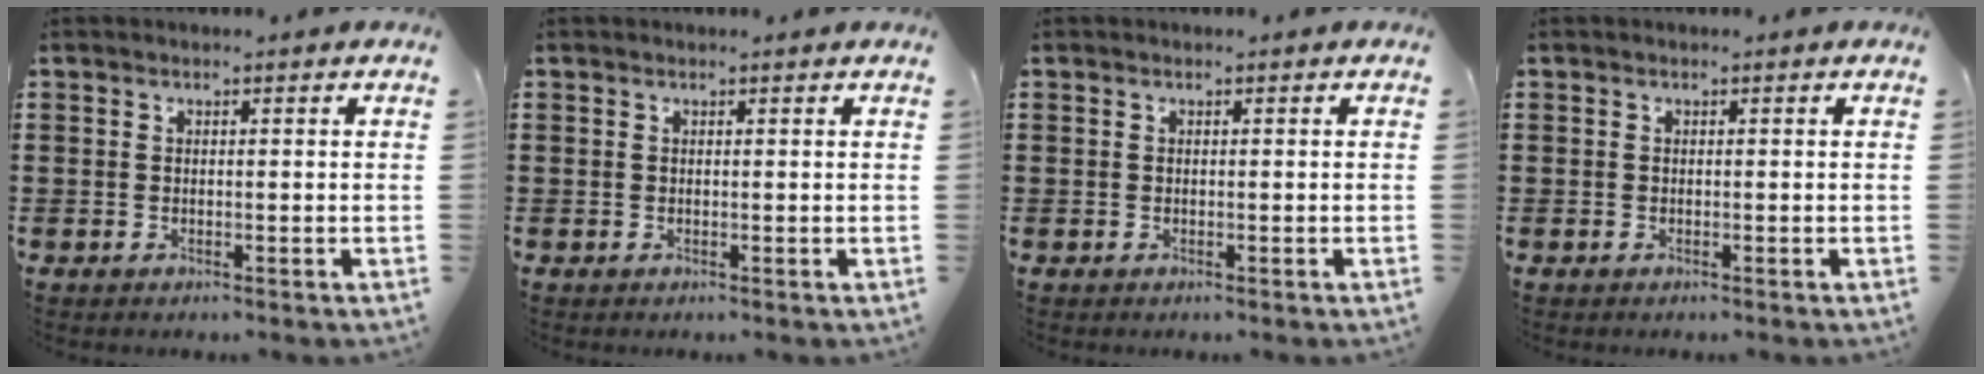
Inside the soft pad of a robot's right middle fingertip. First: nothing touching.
{"total": 0.0}
{"total": 0.0}
{"total": 0.0}